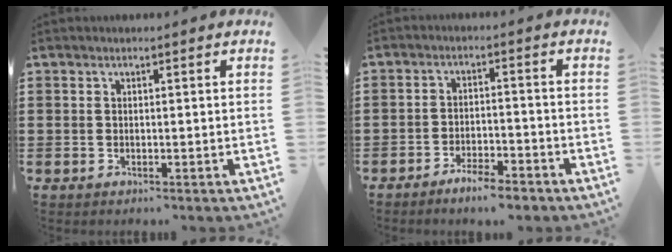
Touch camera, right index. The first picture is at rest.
{"total": 4.4, "force": [-4.1, 0.2, 1.6], "torque": [-0.035, -0.001, -0.080]}